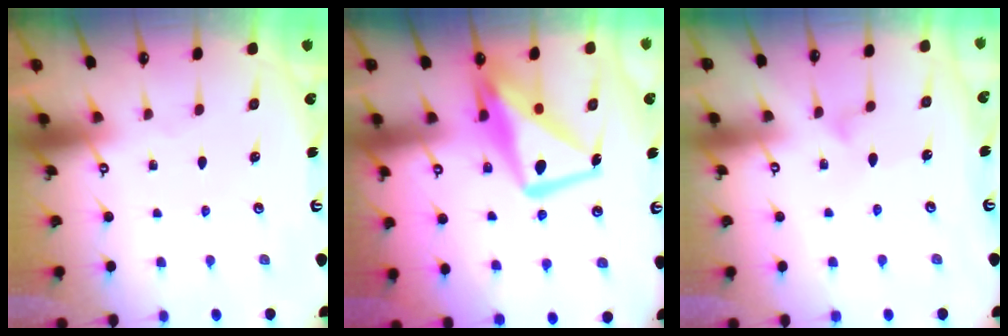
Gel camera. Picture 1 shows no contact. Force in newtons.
{"total": 14.3, "press": 14.2, "slide": 1.1}
{"total": 4.3, "press": 4.2, "slide": 0.3}